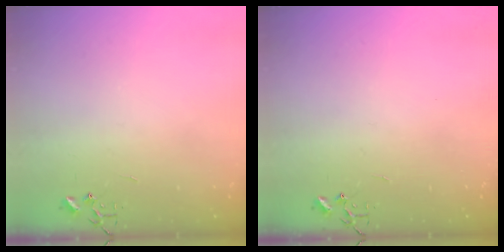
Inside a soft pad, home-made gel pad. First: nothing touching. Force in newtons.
{"total": 0.0}